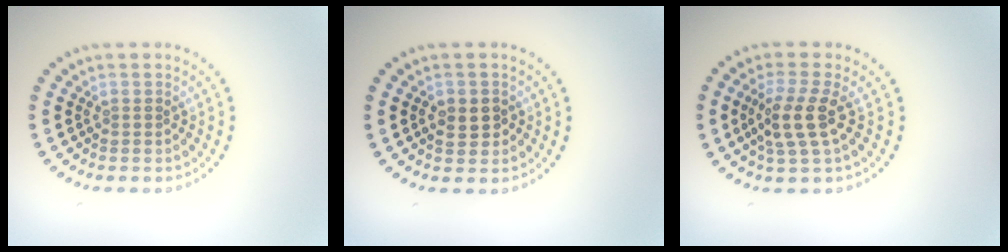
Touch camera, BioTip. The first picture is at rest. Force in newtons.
{"total": 2.3, "press": 2.3, "slide": 0.3}
{"total": 3.5, "press": 3.0, "slide": 1.7}